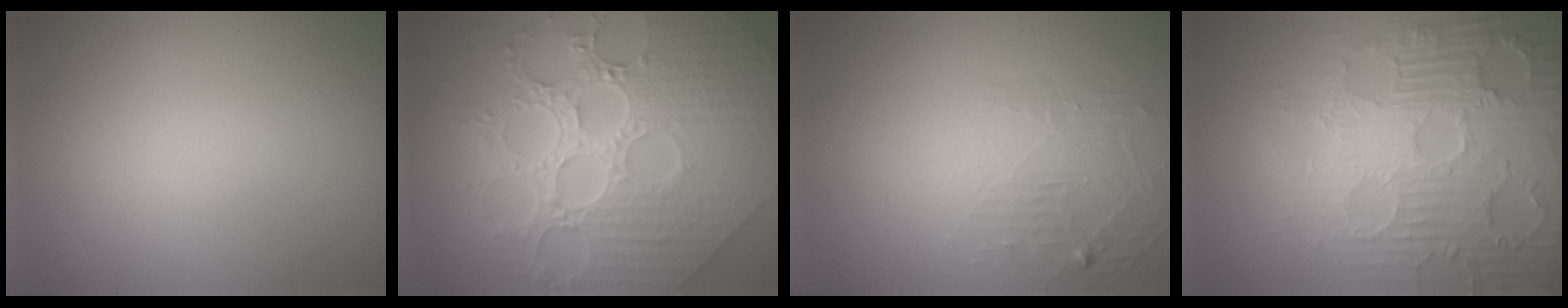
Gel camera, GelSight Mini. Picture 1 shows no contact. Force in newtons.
{"total": 9.4, "press": 6.9, "slide": 6.3}
{"total": 1.9, "press": 0.6, "slide": 1.8}
{"total": 7.5, "press": 6.1, "slide": 4.3}